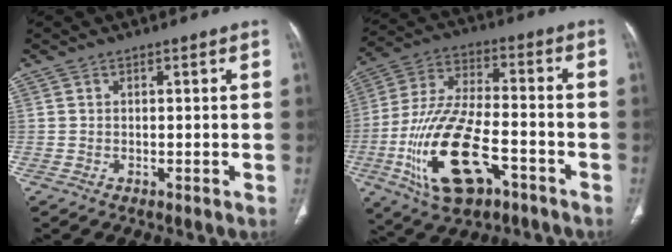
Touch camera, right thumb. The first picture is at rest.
{"total": 19.8, "force": [-7.7, 9.2, 15.7], "torque": [-0.311, 0.032, -0.128]}